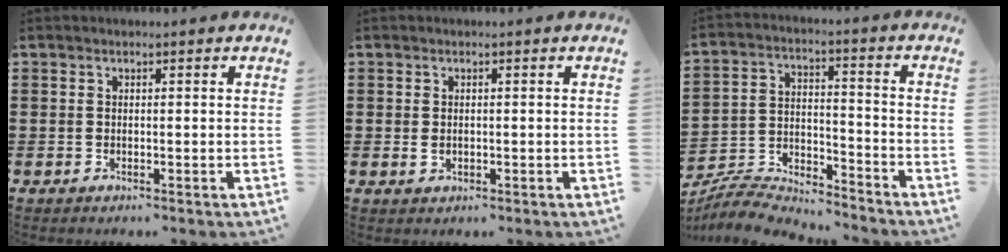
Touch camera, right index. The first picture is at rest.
{"total": 0.9, "force": [0.1, 0.6, 0.7], "torque": [-0.015, 0.003, 0.001]}
{"total": 6.4, "force": [-6.3, 1.2, 0.8], "torque": [-0.027, 0.006, -0.130]}